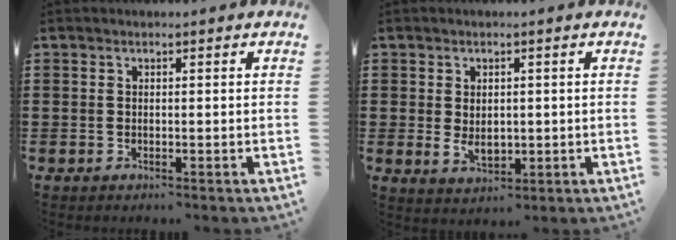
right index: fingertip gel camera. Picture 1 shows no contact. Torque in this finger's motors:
{"motor_torque": [2.14, 0.00, 0.10, 0.07]}